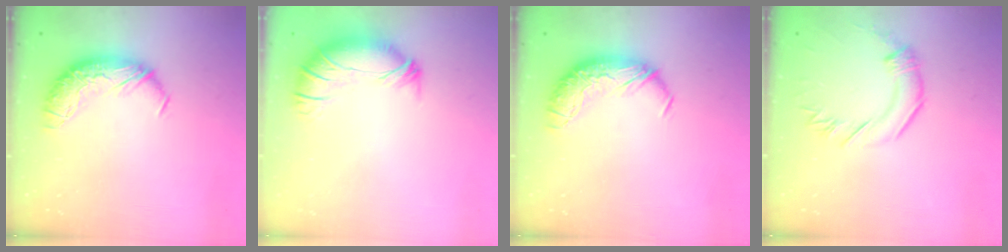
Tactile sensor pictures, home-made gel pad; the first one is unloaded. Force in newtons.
{"total": 3.8, "press": 3.3, "slide": 1.9}
{"total": 0.0}
{"total": 1.5, "press": 1.4, "slide": 0.5}